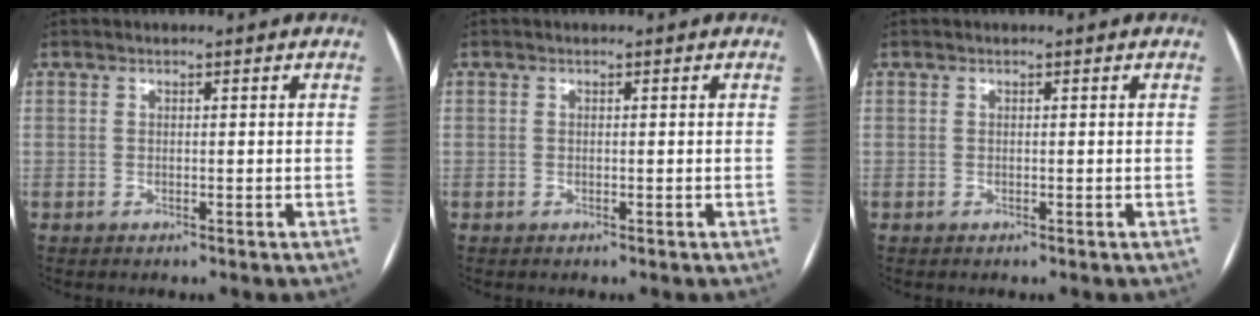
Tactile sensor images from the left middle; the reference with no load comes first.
{"total": 0.0}
{"total": 0.0}